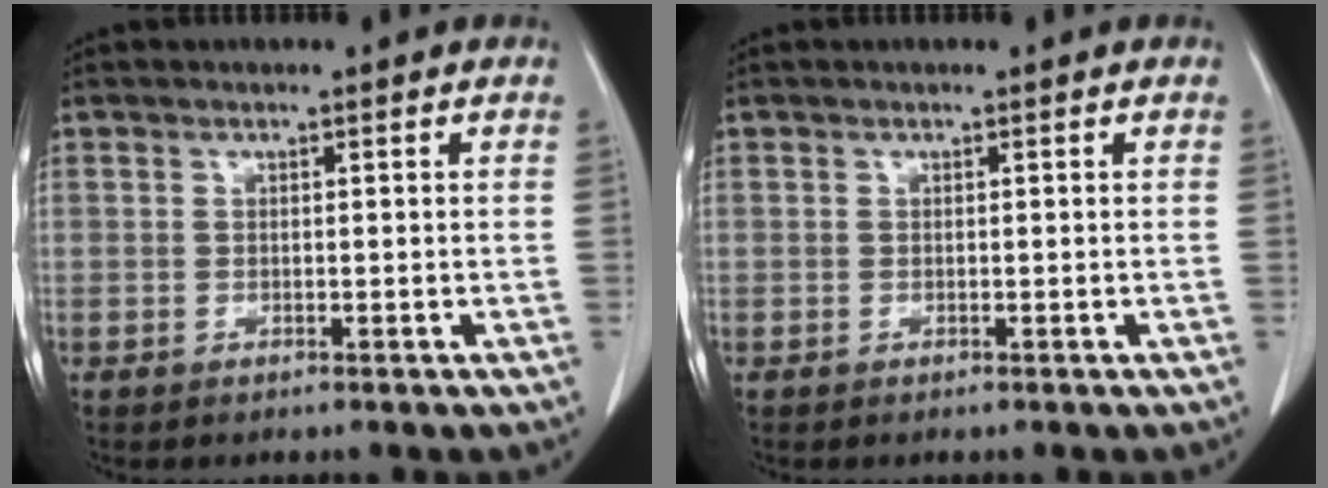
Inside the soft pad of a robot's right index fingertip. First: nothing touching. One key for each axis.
{"total": 0.0}